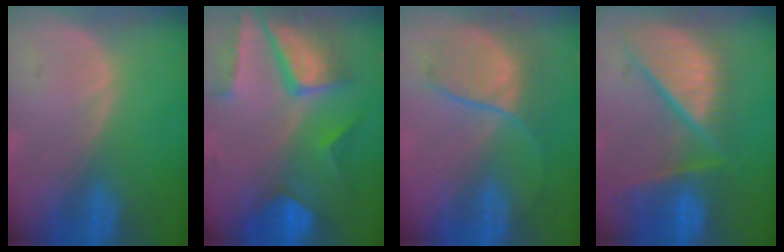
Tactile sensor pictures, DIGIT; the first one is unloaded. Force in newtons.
{"total": 10.4, "press": 8.8, "slide": 5.5}
{"total": 7.0, "press": 6.9, "slide": 0.8}
{"total": 12.3, "press": 10.1, "slide": 7.0}